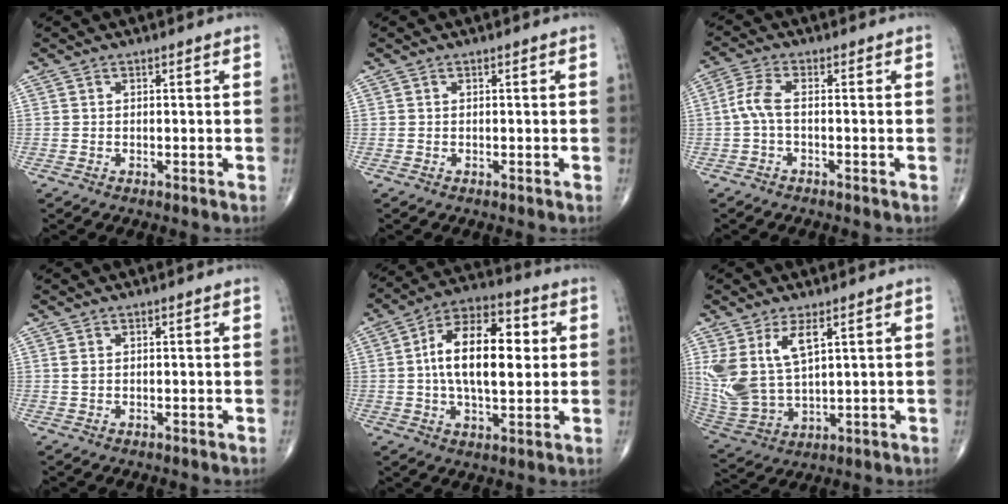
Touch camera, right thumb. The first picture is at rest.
{"total": 0.0}
{"total": 4.0, "force": [-0.6, 1.3, 3.7], "torque": [-0.092, 0.011, -0.020]}
{"total": 0.9, "force": [0.3, 0.5, 0.7], "torque": [-0.015, 0.003, 0.010]}
{"total": 16.7, "force": [1.9, 8.3, 14.3], "torque": [-0.226, 0.018, 0.026]}
{"total": 12.5, "force": [5.0, 5.8, 9.8], "torque": [-0.205, -0.020, 0.118]}